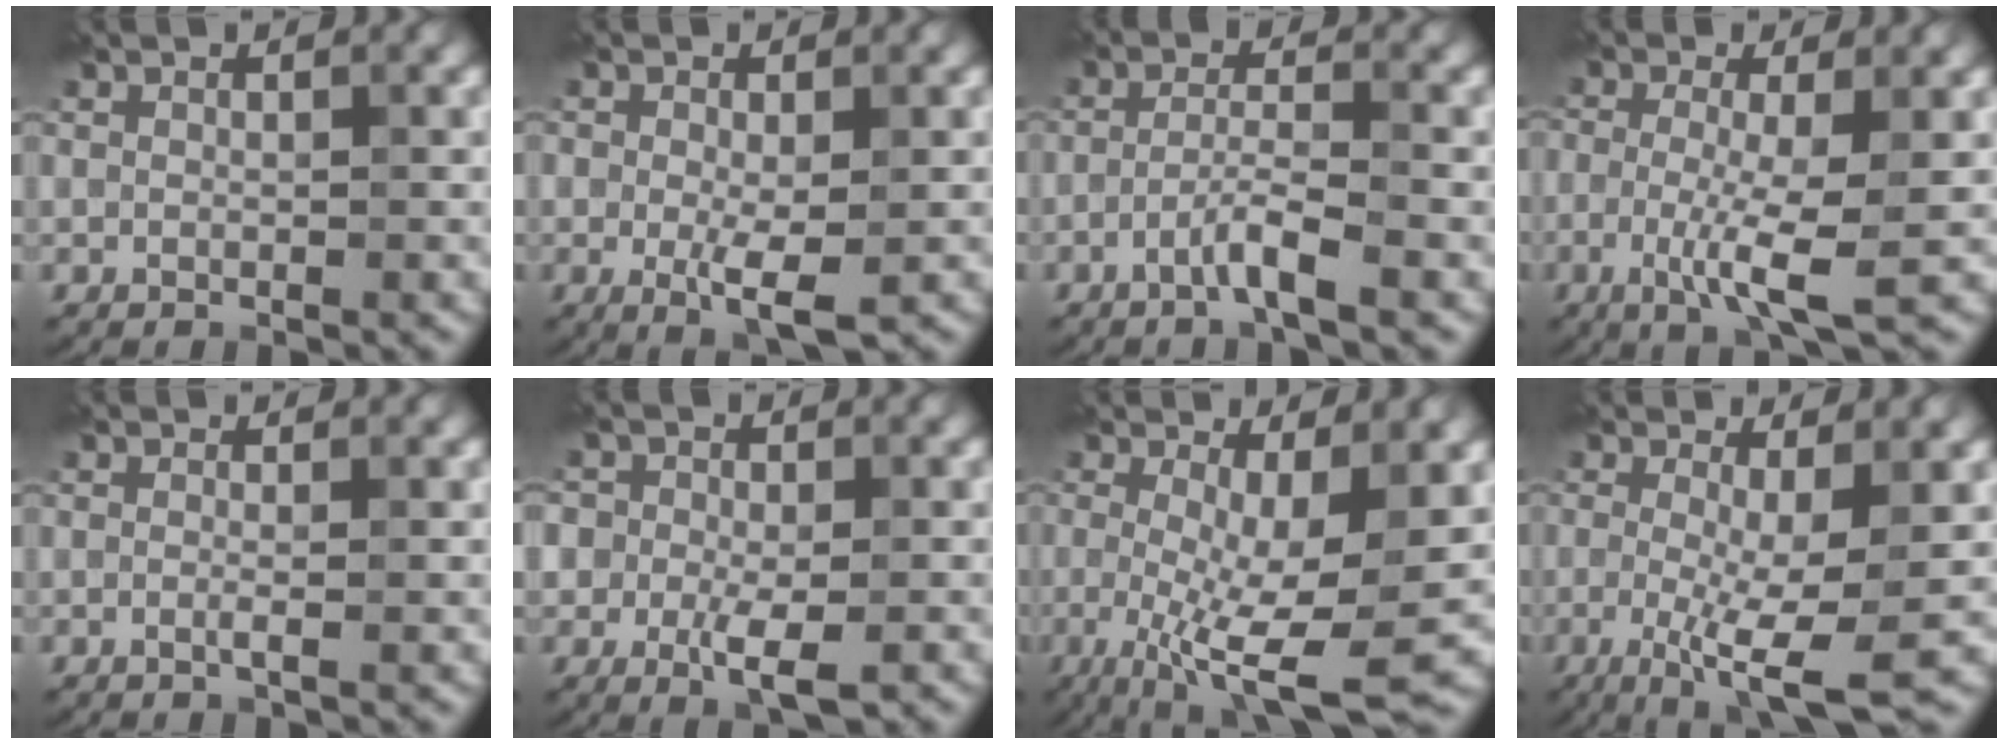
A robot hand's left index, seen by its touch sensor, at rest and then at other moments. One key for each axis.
{"total": 3.5, "fx": -0.7, "fy": 1.4, "fz": 3.1, "tx": -0.055, "ty": -0.012, "tz": -0.011}
{"total": 2.9, "fx": -1.5, "fy": 0.1, "fz": 2.4, "tx": -0.046, "ty": 0.010, "tz": -0.036}
{"total": 5.2, "fx": -1.1, "fy": 1.0, "fz": 5.0, "tx": -0.099, "ty": -0.012, "tz": -0.026}
{"total": 1.0, "fx": -0.2, "fy": 0.2, "fz": 1.0, "tx": -0.016, "ty": -0.007, "tz": -0.007}
{"total": 5.2, "fx": -1.8, "fy": 3.3, "fz": 3.6, "tx": -0.058, "ty": -0.011, "tz": -0.035}
{"total": 9.5, "fx": -1.7, "fy": 2.4, "fz": 9.0, "tx": -0.154, "ty": -0.022, "tz": -0.025}
{"total": 6.8, "fx": -1.2, "fy": 1.4, "fz": 6.5, "tx": -0.110, "ty": -0.020, "tz": -0.021}